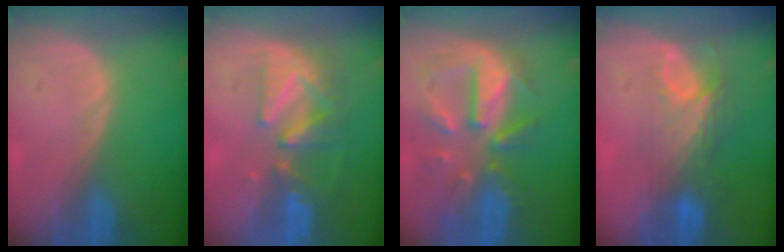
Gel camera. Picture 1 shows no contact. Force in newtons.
{"total": 8.6, "press": 8.0, "slide": 3.1}
{"total": 10.3, "press": 9.2, "slide": 4.5}
{"total": 7.6, "press": 6.6, "slide": 3.7}